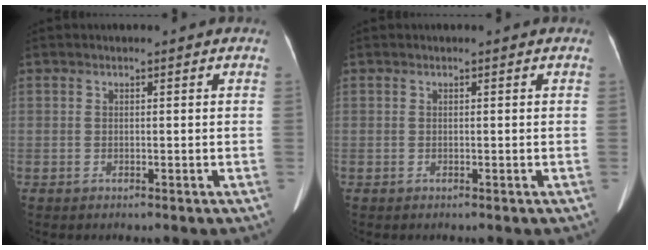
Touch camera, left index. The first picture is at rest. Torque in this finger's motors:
{"motor_torque": [-0.01, -0.10, 0.01, 0.00]}